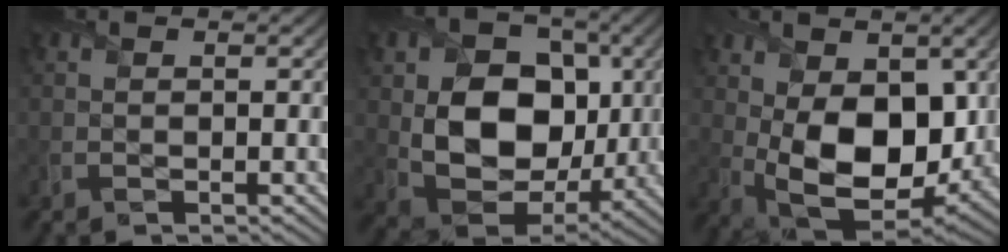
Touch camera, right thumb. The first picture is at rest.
{"total": 12.7, "force": [0.8, 9.6, 8.4], "torque": [-0.157, -0.011, 0.012]}
{"total": 13.5, "force": [0.6, 8.5, 10.5], "torque": [-0.204, -0.023, 0.017]}